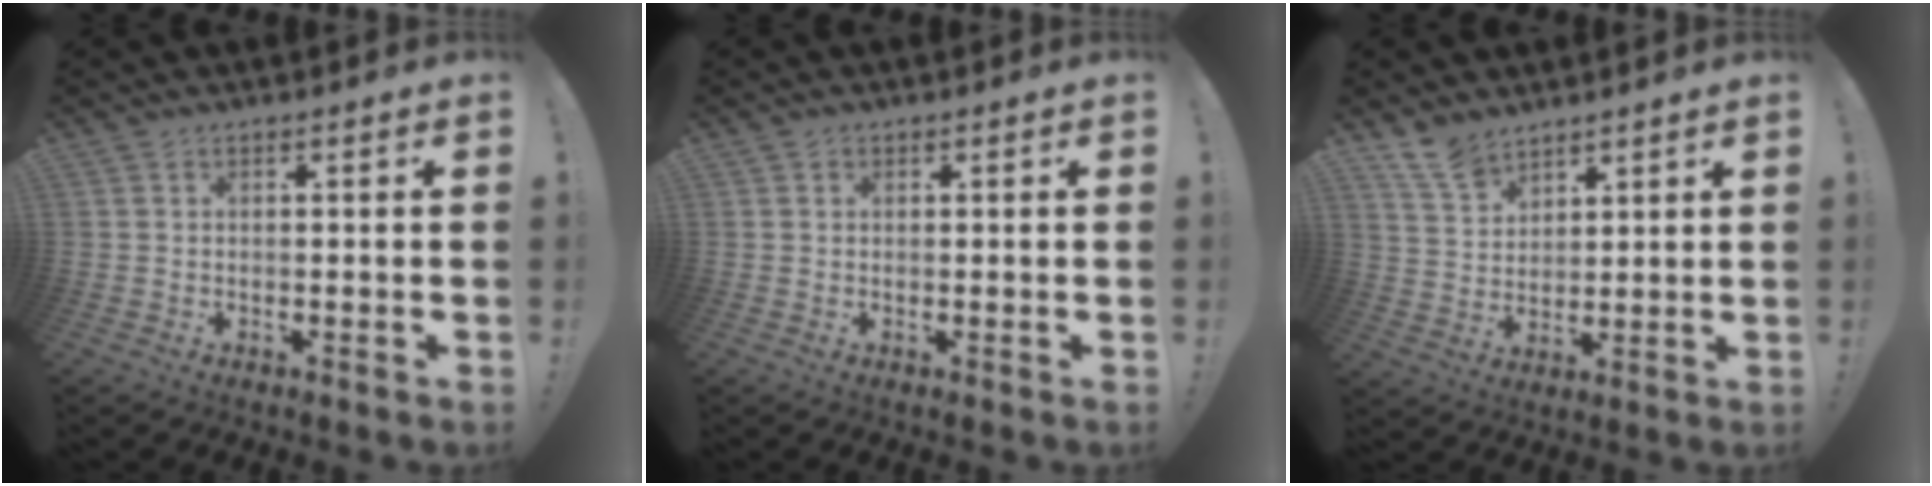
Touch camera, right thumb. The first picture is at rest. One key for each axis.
{"total": 0.7, "fx": 0.4, "fy": 0.6, "fz": 0.0, "tx": 0.006, "ty": -0.001, "tz": 0.006}
{"total": 8.8, "fx": 7.2, "fy": 4.5, "fz": 2.2, "tx": -0.045, "ty": -0.050, "tz": 0.141}